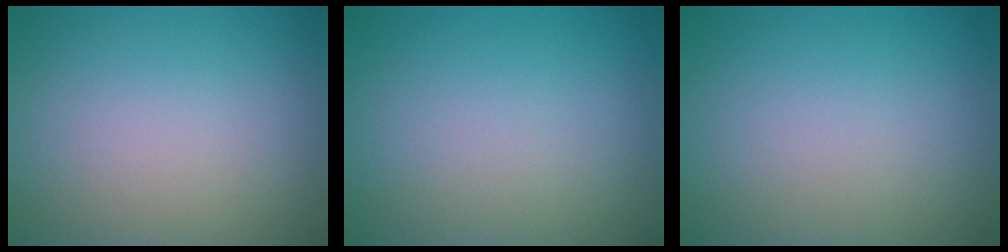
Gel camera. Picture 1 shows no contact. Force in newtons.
{"total": 0.0}
{"total": 0.0}